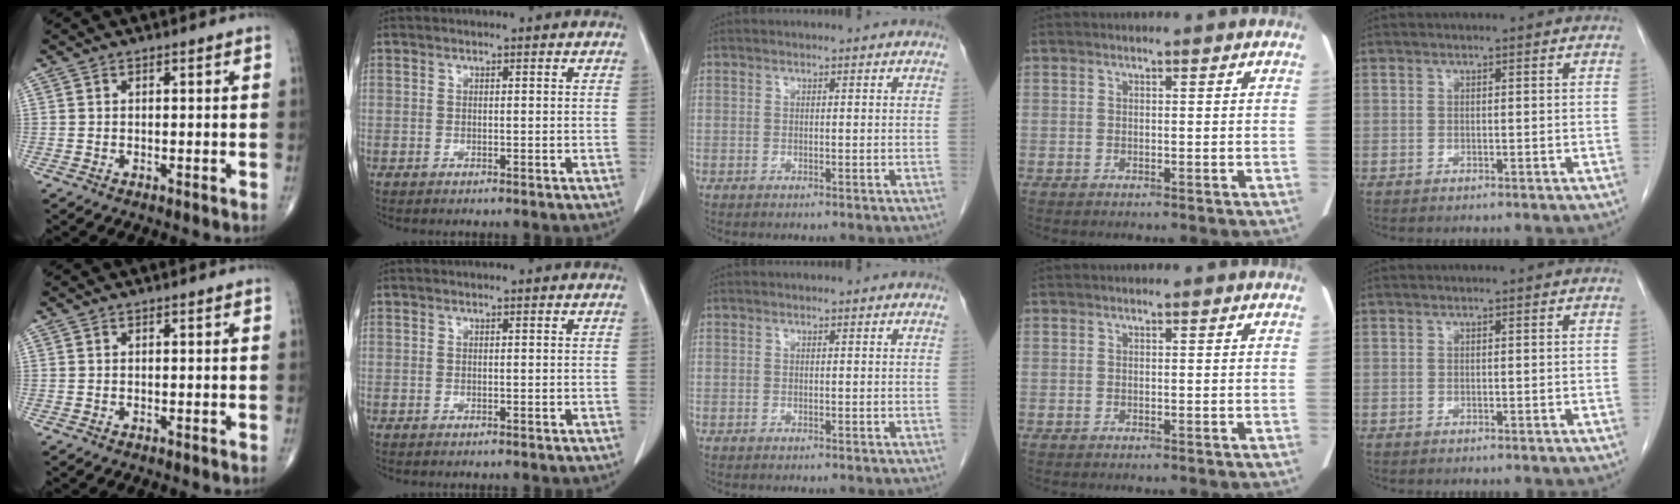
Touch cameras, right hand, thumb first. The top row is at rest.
{}